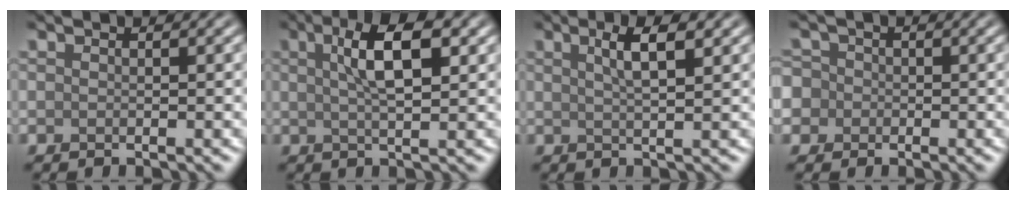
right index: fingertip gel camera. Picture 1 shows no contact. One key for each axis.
{"total": 5.2, "fx": 1.8, "fy": 1.5, "fz": 4.7, "tx": -0.078, "ty": 0.011, "tz": 0.026}
{"total": 3.4, "fx": 1.5, "fy": 0.9, "fz": 2.9, "tx": -0.039, "ty": 0.007, "tz": 0.022}
{"total": 5.8, "fx": -1.2, "fy": 5.3, "fz": 1.8, "tx": -0.041, "ty": 0.021, "tz": -0.061}